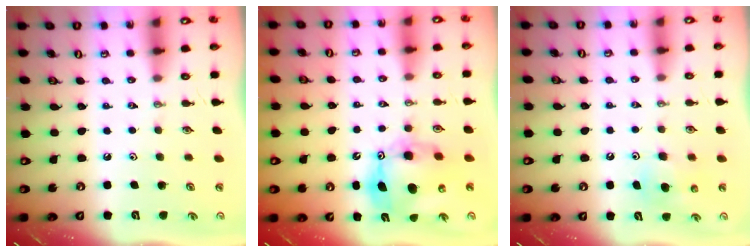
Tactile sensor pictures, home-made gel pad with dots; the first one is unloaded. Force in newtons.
{"total": 12.4, "press": 12.3, "slide": 1.3}
{"total": 5.2, "press": 5.1, "slide": 0.9}